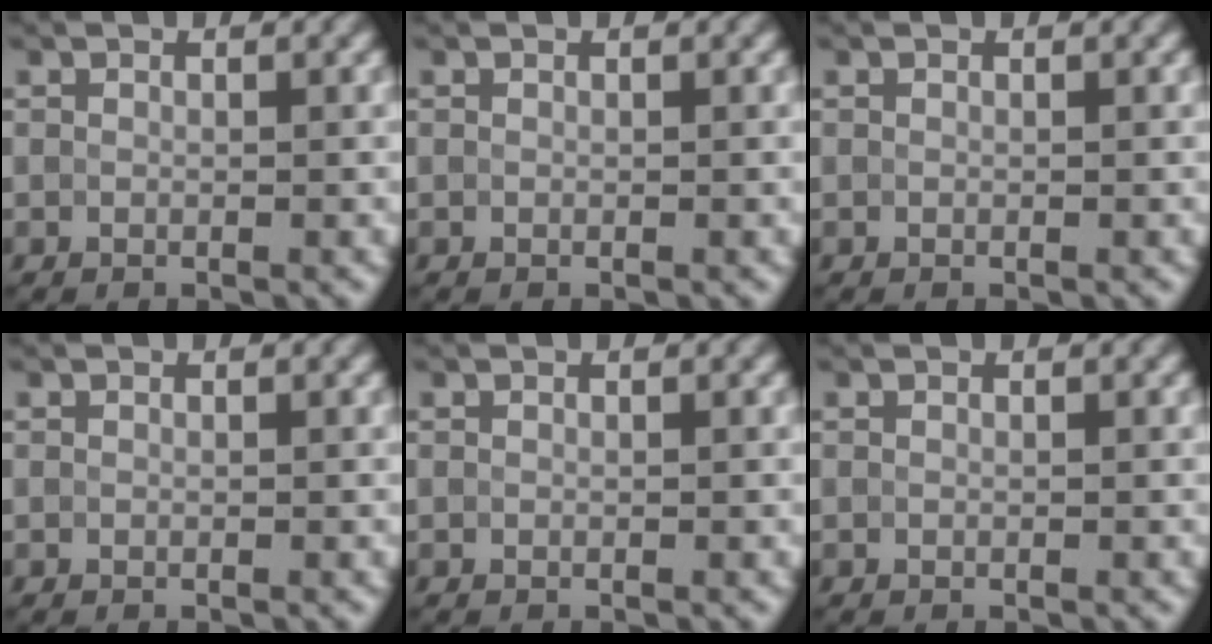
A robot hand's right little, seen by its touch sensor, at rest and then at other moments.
{"total": 0.0}
{"total": 0.0}
{"total": 0.0}
{"total": 0.0}
{"total": 0.0}